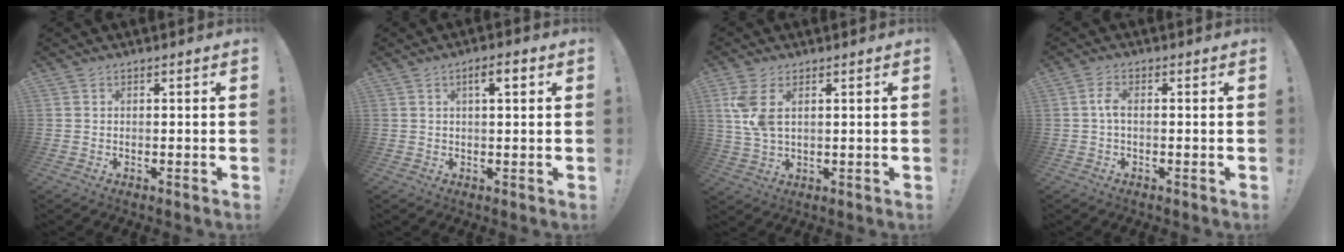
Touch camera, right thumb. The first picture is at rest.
{"total": 4.0, "force": [1.4, 1.1, 3.6], "torque": [-0.051, -0.002, 0.016]}
{"total": 7.7, "force": [2.7, 4.0, 6.0], "torque": [-0.121, -0.011, 0.047]}
{"total": 3.6, "force": [-0.2, 1.5, 3.3], "torque": [-0.067, 0.005, -0.005]}